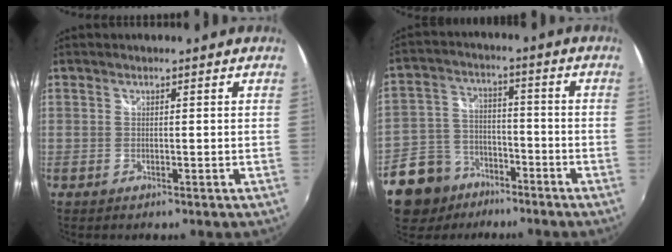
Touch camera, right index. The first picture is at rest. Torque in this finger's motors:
{"motor_torque": [-0.88, -0.83, -0.84, -0.21]}